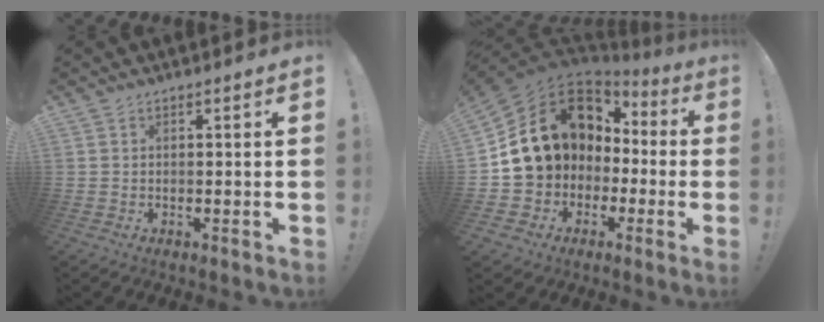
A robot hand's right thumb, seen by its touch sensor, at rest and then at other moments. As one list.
[{"total": 16.6, "force": [4.1, 13.8, 8.3], "torque": [-0.132, -0.018, 0.104]}]